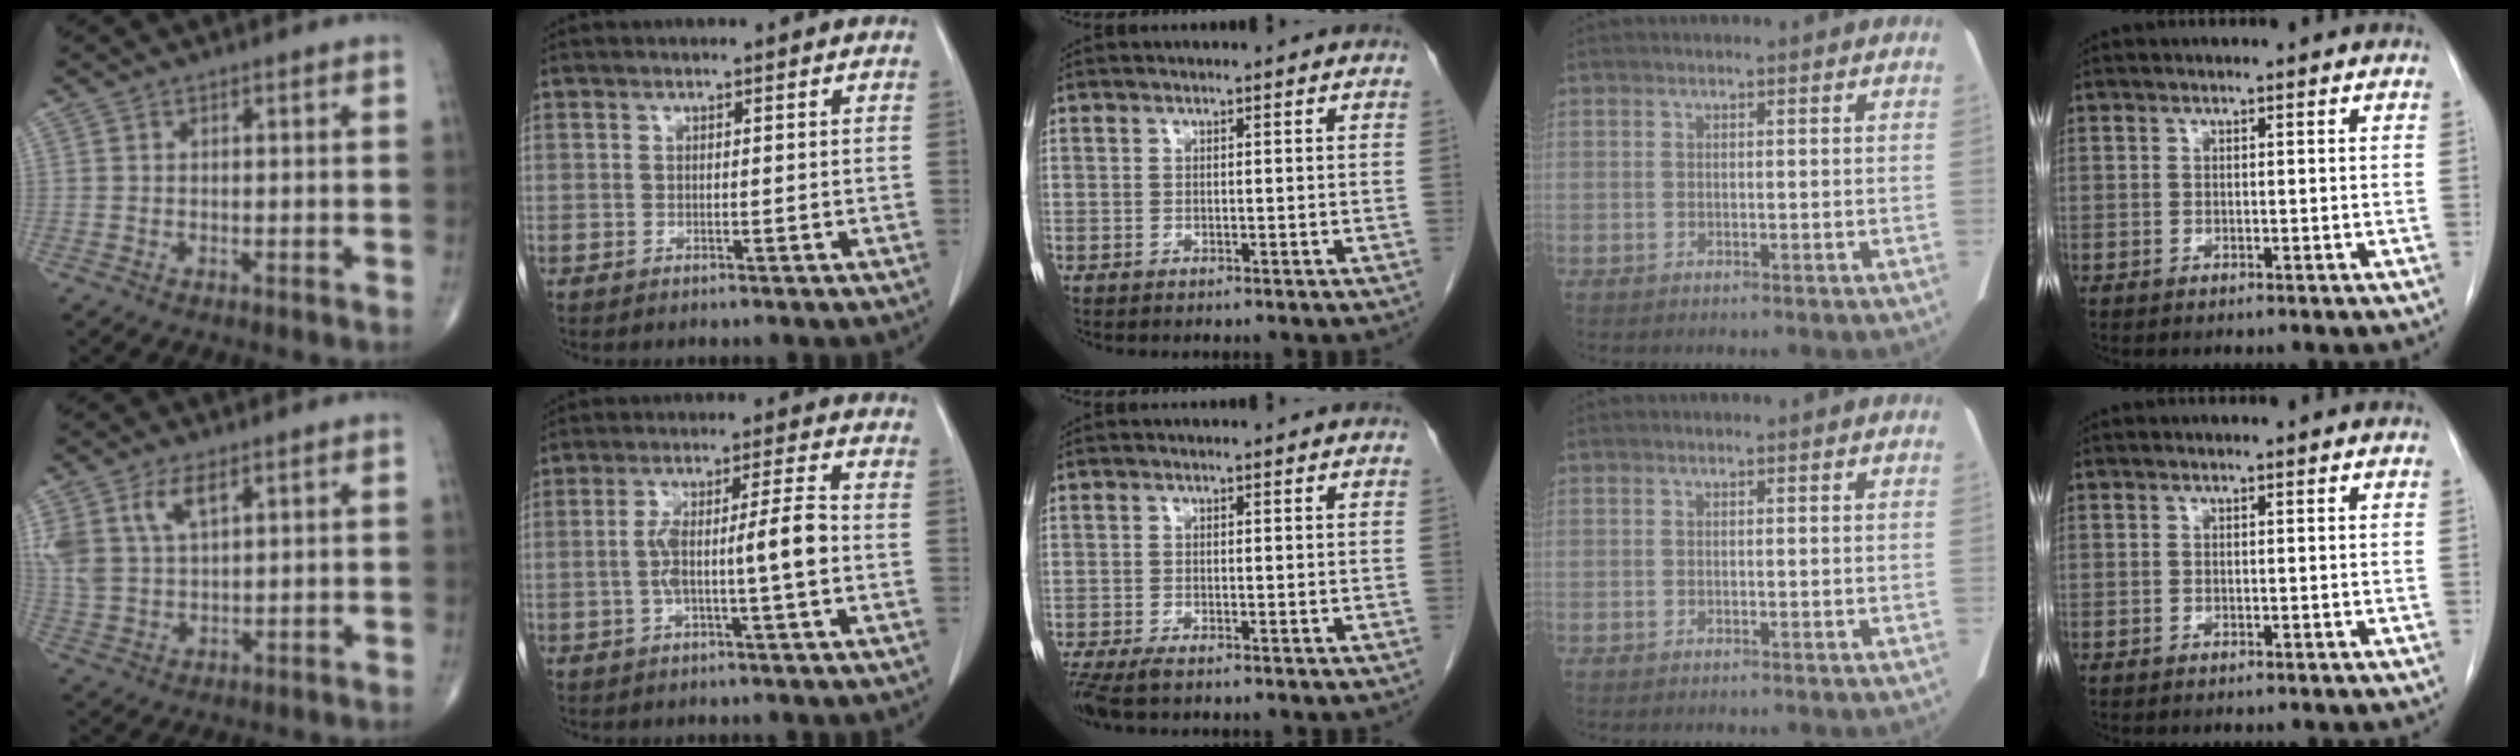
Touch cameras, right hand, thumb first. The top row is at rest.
{"thumb": {"total": 8.5, "force": [4.3, 4.2, 6.1], "torque": [-0.129, -0.009, 0.092]}, "index": {"total": 7.5, "force": [-1.2, 0.1, 7.4], "torque": [-0.141, 0.018, -0.018]}, "middle": {"total": 3.3, "force": [-2.5, 0.6, 2.1], "torque": [-0.038, -0.010, -0.045]}}